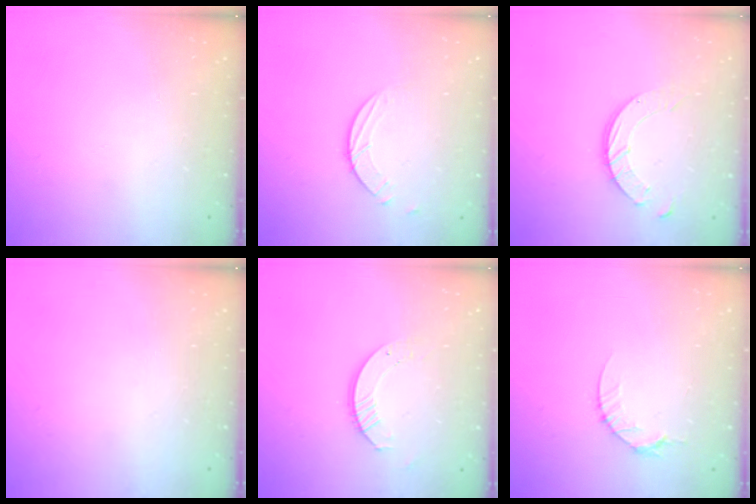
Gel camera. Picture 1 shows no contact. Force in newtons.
{"total": 2.5, "press": 2.4, "slide": 0.2}
{"total": 9.7, "press": 9.6, "slide": 0.8}
{"total": 0.0}
{"total": 5.7, "press": 5.7, "slide": 0.3}
{"total": 4.7, "press": 4.7, "slide": 0.6}